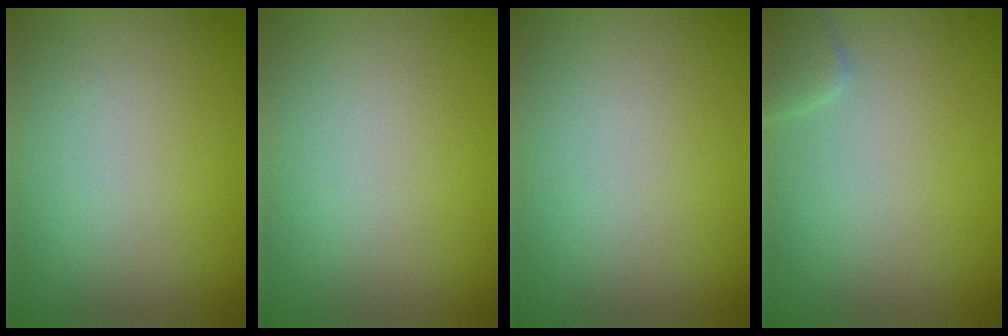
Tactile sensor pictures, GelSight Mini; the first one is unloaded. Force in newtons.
{"total": 0.0}
{"total": 0.0}
{"total": 1.7, "press": 1.7, "slide": 0.1}